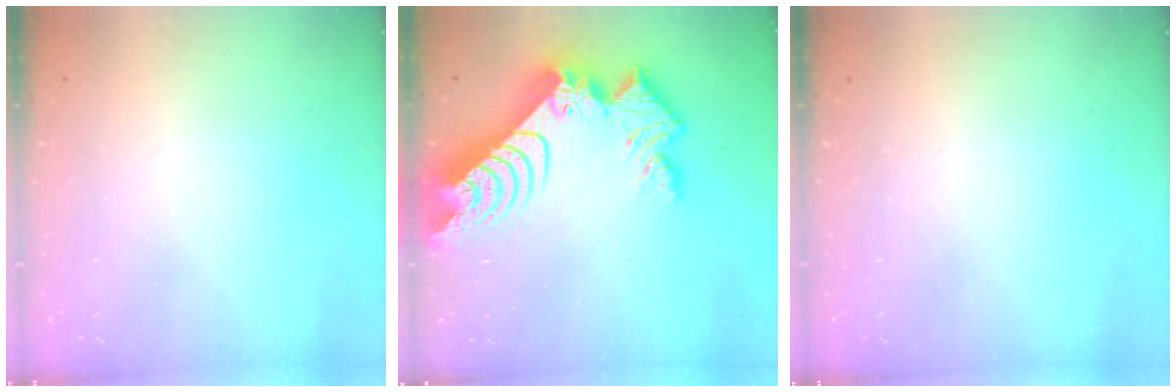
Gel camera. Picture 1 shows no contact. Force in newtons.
{"total": 16.3, "press": 16.2, "slide": 1.4}
{"total": 0.0}